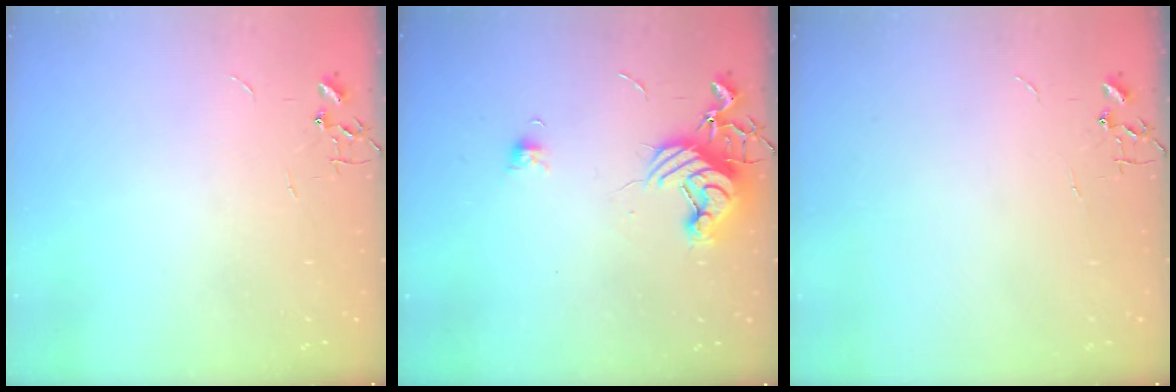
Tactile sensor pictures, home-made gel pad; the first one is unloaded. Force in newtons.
{"total": 12.1, "press": 12.0, "slide": 1.3}
{"total": 0.0}